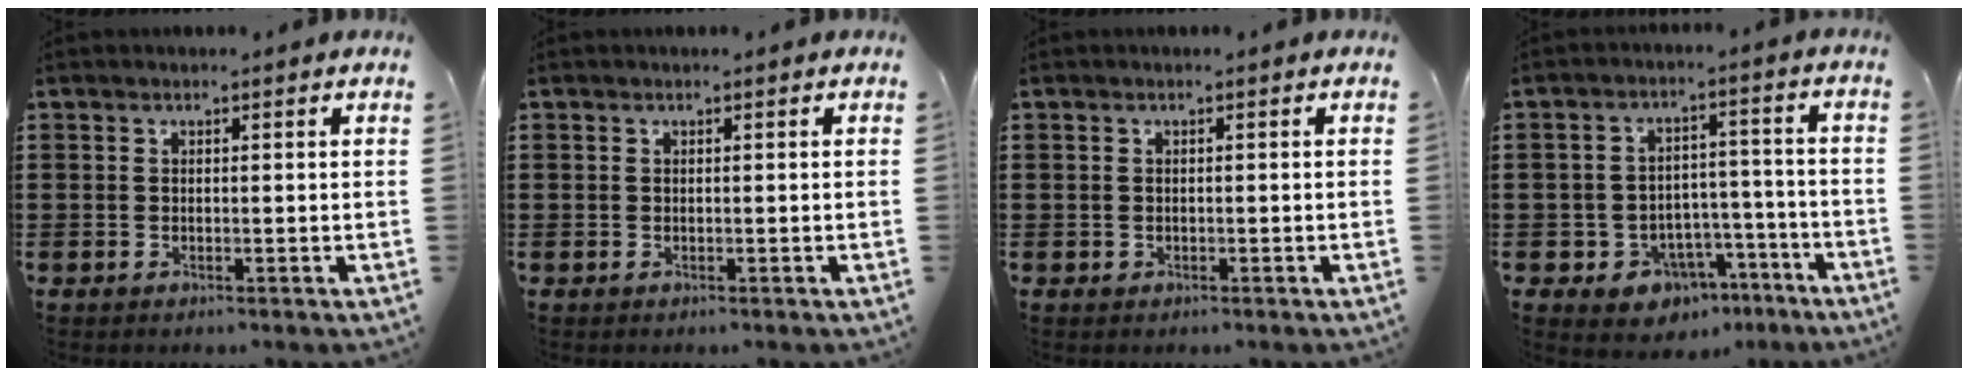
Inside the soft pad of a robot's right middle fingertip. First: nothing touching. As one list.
[{"total": 0.0}, {"total": 0.0}, {"total": 5.7, "force": [-4.2, 3.7, 1.5], "torque": [-0.032, 0.026, -0.078]}]